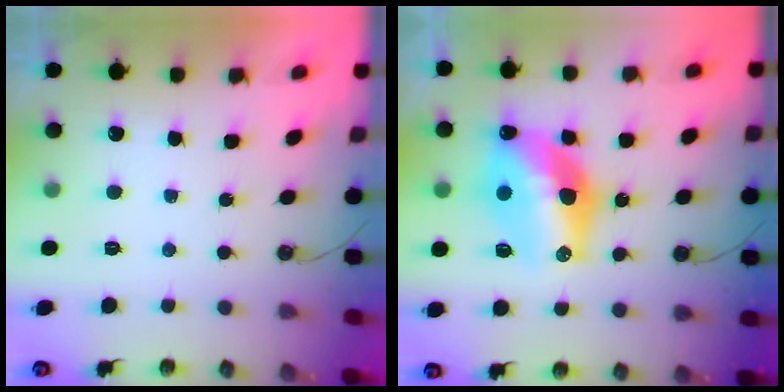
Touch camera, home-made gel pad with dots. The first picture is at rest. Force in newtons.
{"total": 14.7, "press": 14.7, "slide": 1.0}